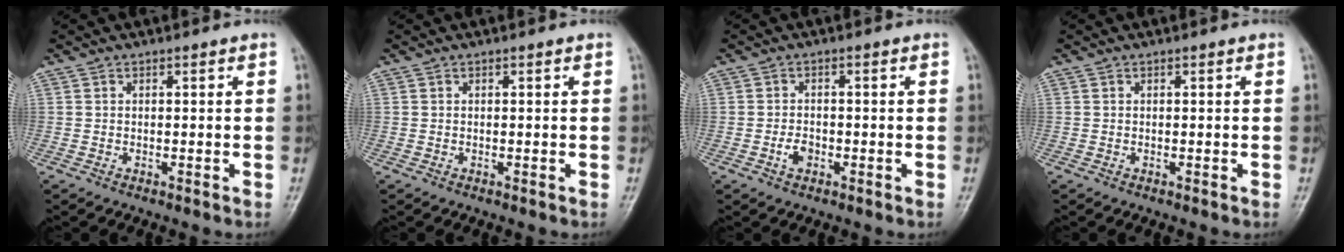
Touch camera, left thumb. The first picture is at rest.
{"total": 0.0}
{"total": 2.5, "force": [-1.0, 1.7, 1.5], "torque": [-0.023, 0.005, -0.020]}
{"total": 0.0}